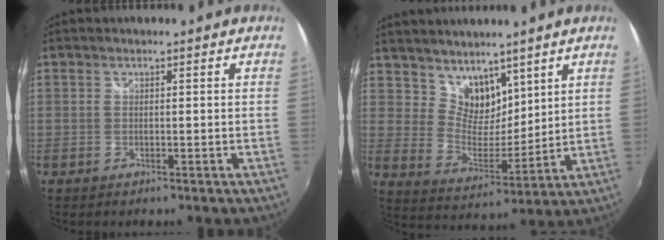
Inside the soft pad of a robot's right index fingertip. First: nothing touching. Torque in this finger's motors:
{"motor_torque": [-0.07, 0.13, 0.05, 0.00]}